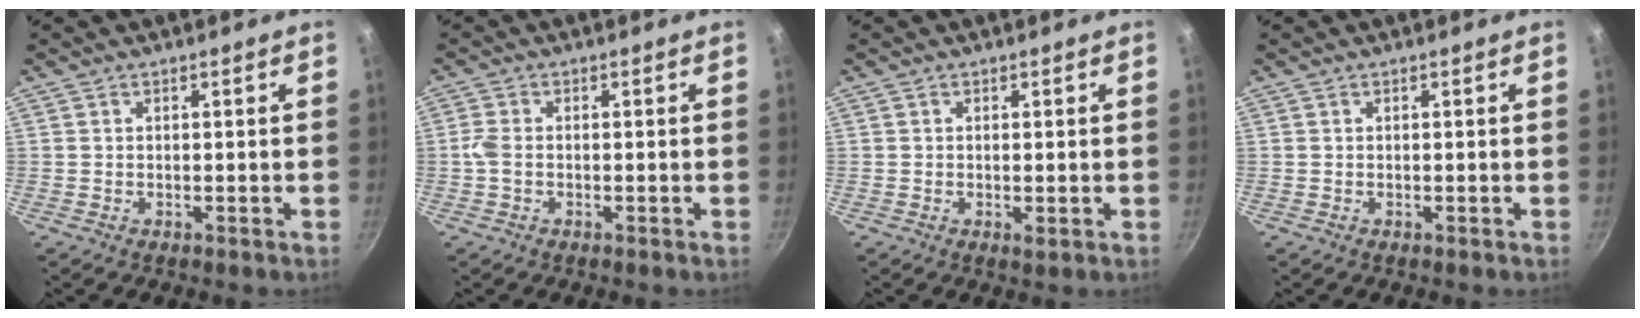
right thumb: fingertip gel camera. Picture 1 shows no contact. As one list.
[{"total": 2.4, "force": [-0.4, 1.4, 1.9], "torque": [-0.049, 0.005, -0.014]}, {"total": 1.2, "force": [-0.2, 0.4, 1.1], "torque": [-0.021, -0.004, -0.003]}, {"total": 0.0}]